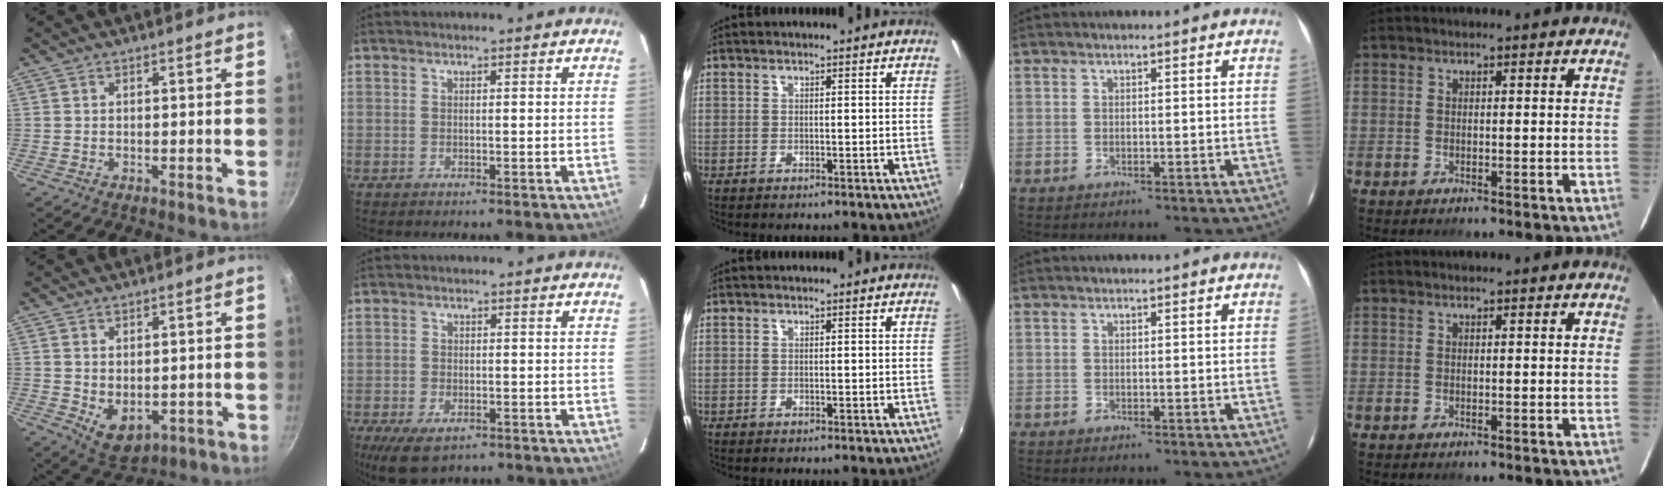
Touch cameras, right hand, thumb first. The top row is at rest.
{"thumb": {"total": 6.2, "force": [-0.2, 4.2, 4.5], "torque": [-0.061, -0.016, 0.015]}, "index": {"total": 6.8, "force": [-4.0, 3.5, 4.2], "torque": [-0.096, -0.023, -0.068]}}